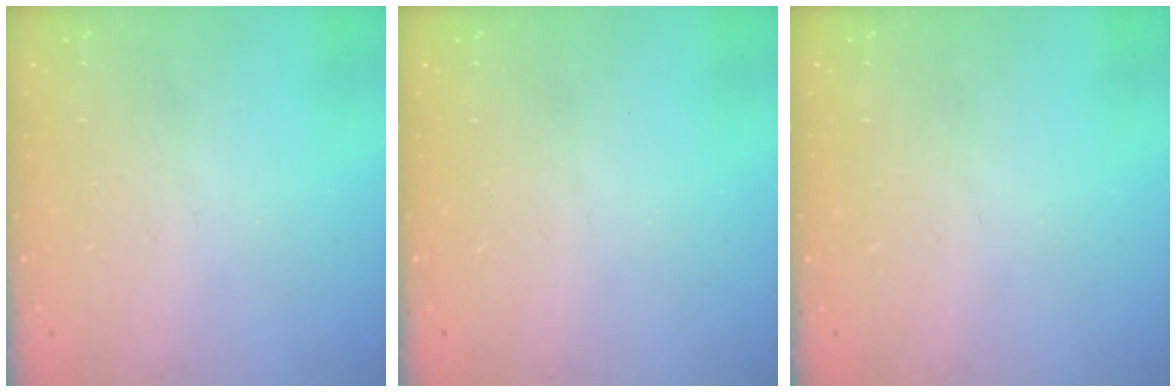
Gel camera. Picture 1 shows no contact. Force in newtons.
{"total": 0.0}
{"total": 0.0}